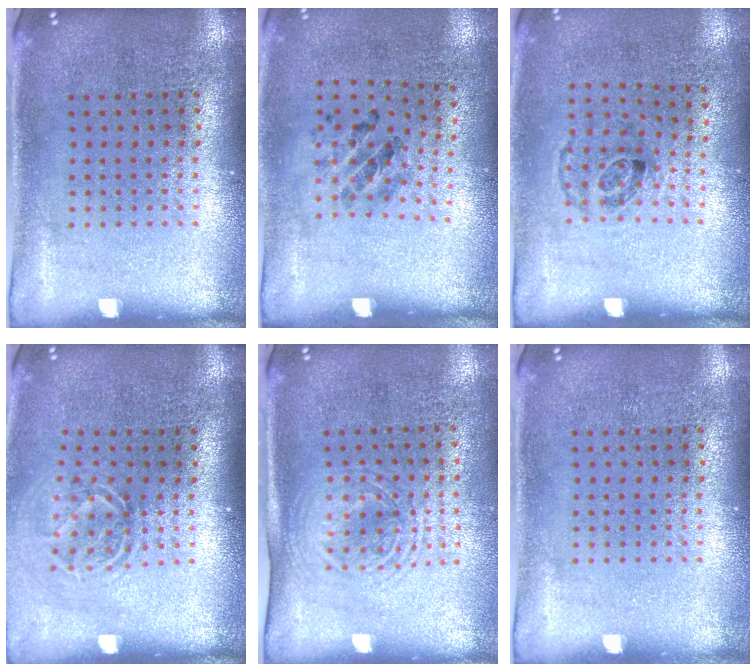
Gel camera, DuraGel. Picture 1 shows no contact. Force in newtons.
{"total": 1.2, "press": 0.7, "slide": 1.0}
{"total": 1.0, "press": 0.7, "slide": 0.7}
{"total": 1.6, "press": 1.2, "slide": 1.1}
{"total": 1.6, "press": 1.4, "slide": 0.9}
{"total": 0.0}